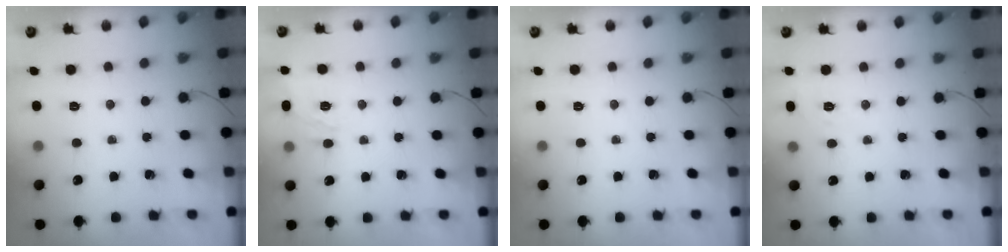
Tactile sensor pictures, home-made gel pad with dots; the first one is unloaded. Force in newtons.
{"total": 13.2, "press": 13.1, "slide": 1.1}
{"total": 0.0}
{"total": 5.1, "press": 4.6, "slide": 2.2}